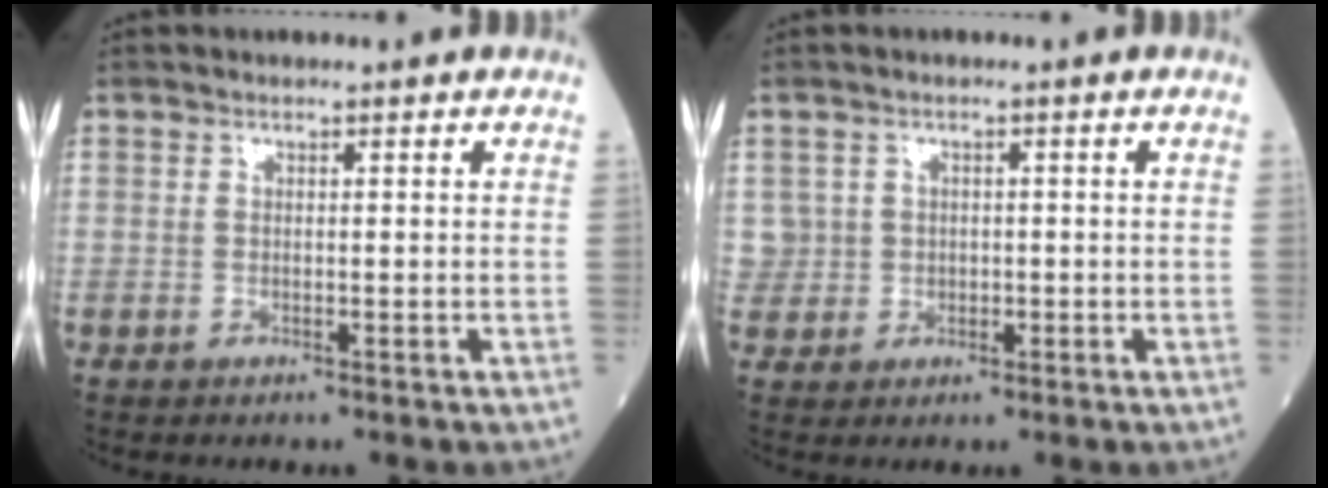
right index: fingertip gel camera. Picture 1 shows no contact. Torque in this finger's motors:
{"motor_torque": [0.04, -0.07, -0.05, 0.00]}